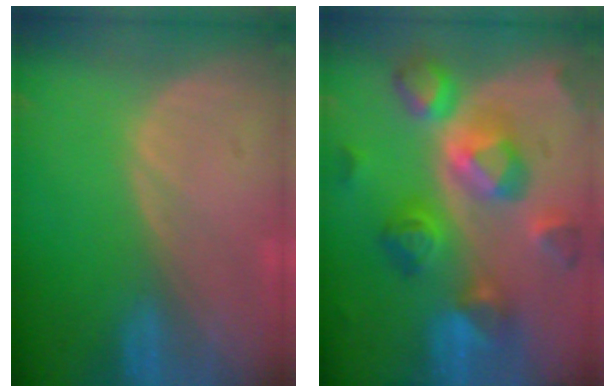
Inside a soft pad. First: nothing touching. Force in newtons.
{"total": 11.4, "press": 11.3, "slide": 0.9}